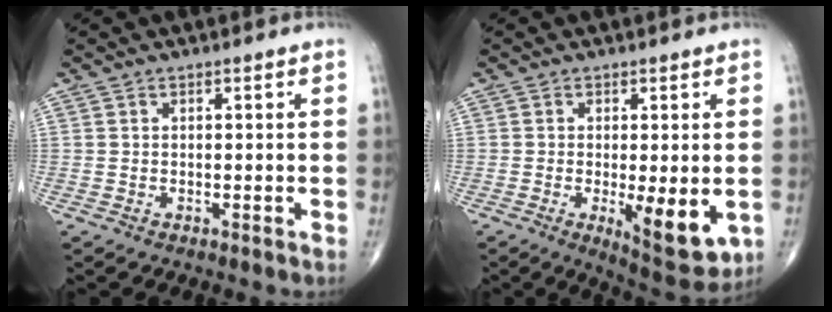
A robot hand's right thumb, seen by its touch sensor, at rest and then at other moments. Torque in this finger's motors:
{"motor_torque": [1.45, 1.21, 0.85, 0.12, 0.26]}